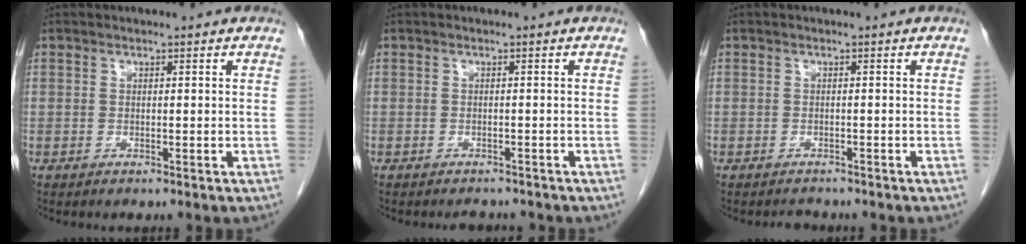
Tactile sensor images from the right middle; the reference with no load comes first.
{"total": 2.2, "force": [-2.1, 0.7, 0.2], "torque": [-0.006, -0.006, -0.027]}
{"total": 1.5, "force": [-1.4, 0.4, 0.0], "torque": [-0.007, -0.007, -0.019]}